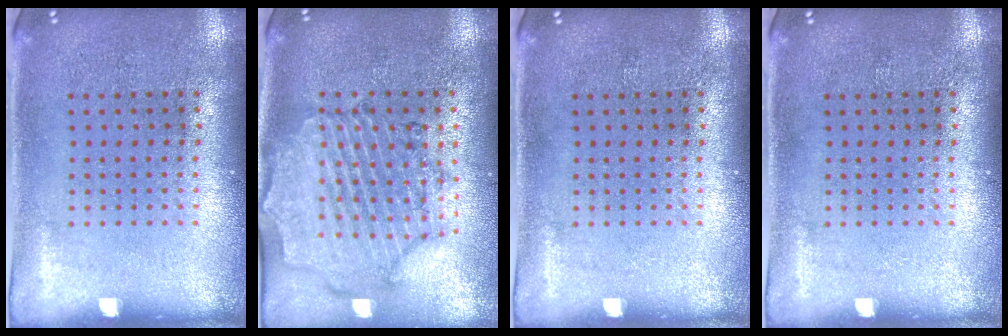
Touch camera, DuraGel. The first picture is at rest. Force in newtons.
{"total": 1.6, "press": 1.6, "slide": 0.4}
{"total": 0.0}
{"total": 0.0}